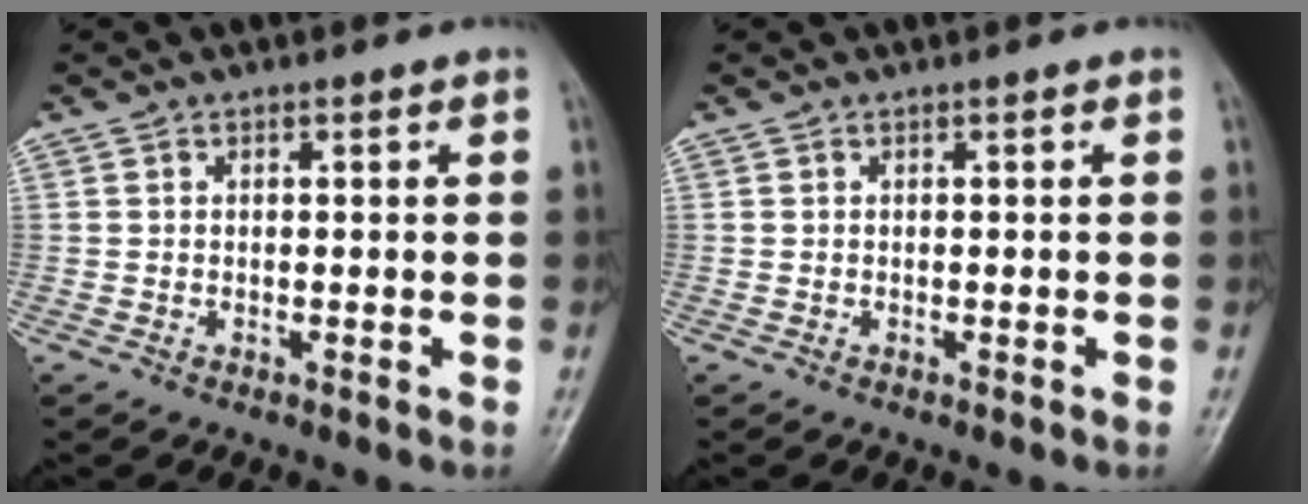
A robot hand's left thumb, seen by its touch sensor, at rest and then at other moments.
{"total": 0.0}